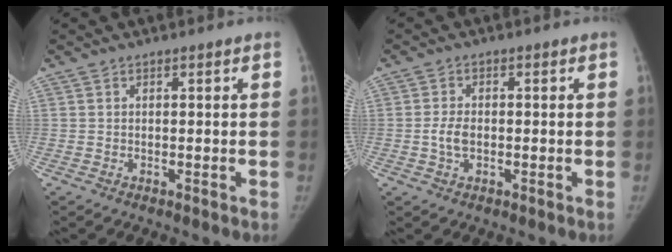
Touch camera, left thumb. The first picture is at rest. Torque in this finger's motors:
{"motor_torque": [-0.09, 0.10, 0.03, 0.07, 0.00]}